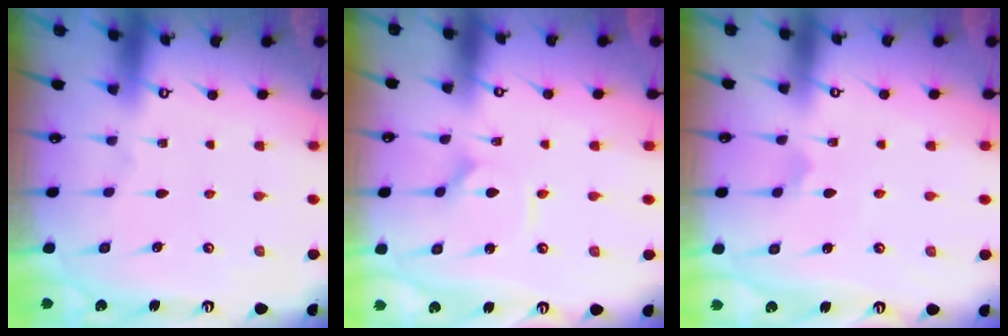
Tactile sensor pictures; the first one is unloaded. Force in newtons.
{"total": 1.4, "press": 1.4, "slide": 0.1}
{"total": 2.9, "press": 2.9, "slide": 0.1}